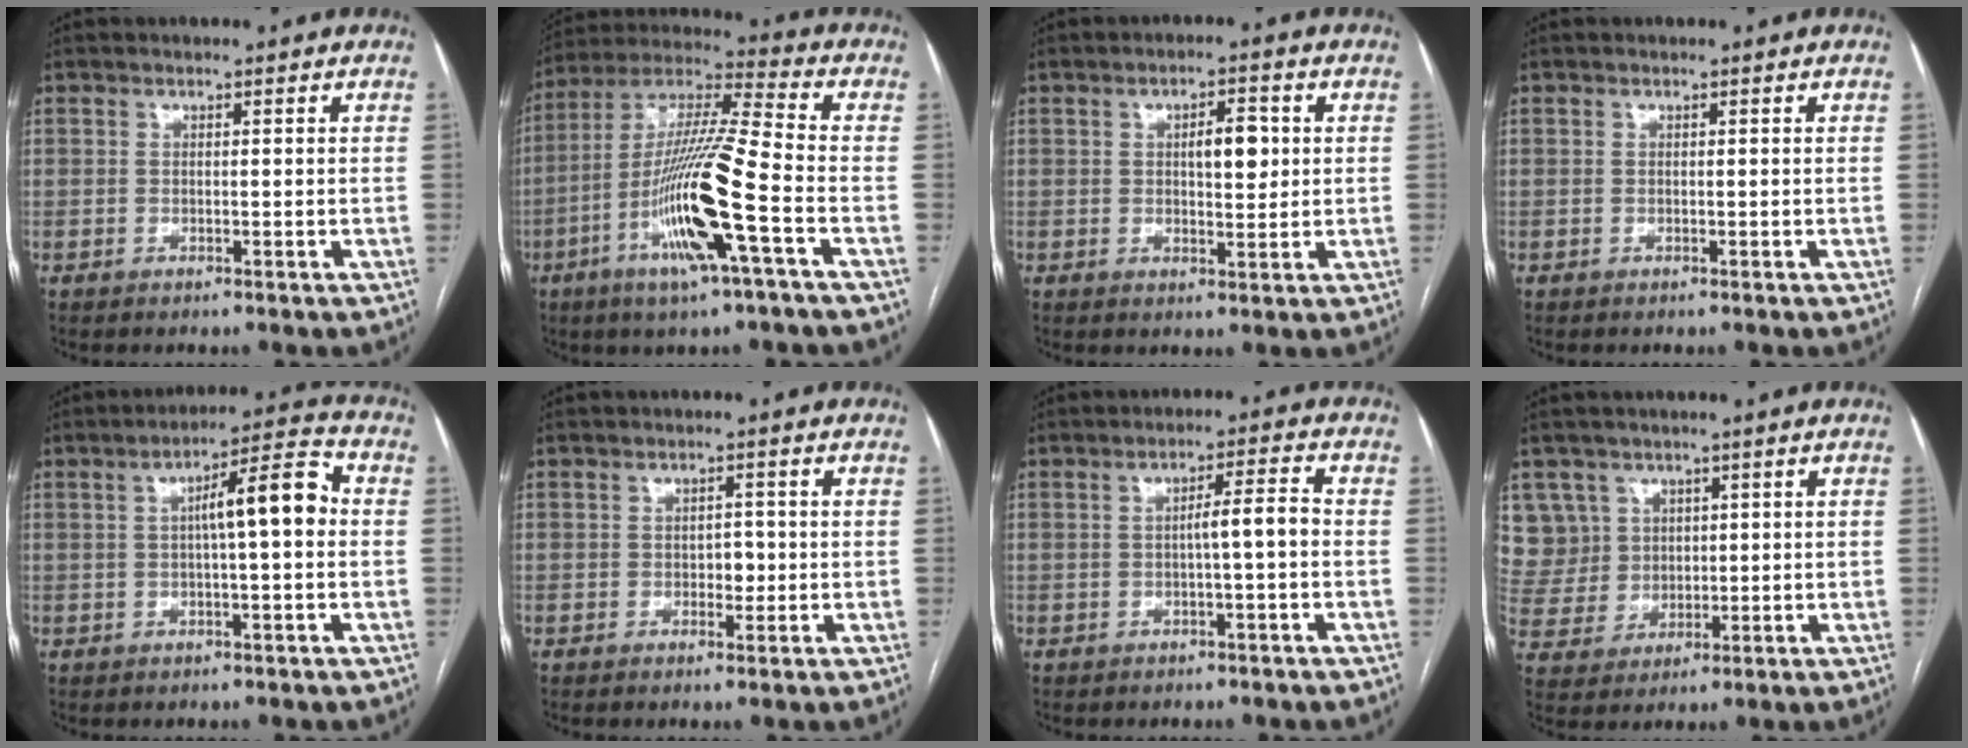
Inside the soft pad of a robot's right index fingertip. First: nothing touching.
{"total": 16.8, "force": [-5.9, 0.1, 15.7], "torque": [-0.312, -0.008, -0.112]}
{"total": 4.9, "force": [1.1, 1.9, 4.4], "torque": [-0.067, 0.005, 0.019]}
{"total": 0.0}
{"total": 8.6, "force": [0.8, 1.5, 8.4], "torque": [-0.129, 0.031, 0.012]}
{"total": 2.1, "force": [-0.3, 1.4, 1.5], "torque": [-0.018, 0.004, -0.001]}
{"total": 3.9, "force": [-0.5, 0.2, 3.9], "torque": [-0.061, 0.011, -0.005]}
{"total": 8.3, "force": [3.8, 7.3, -0.1], "torque": [-0.004, 0.029, 0.092]}